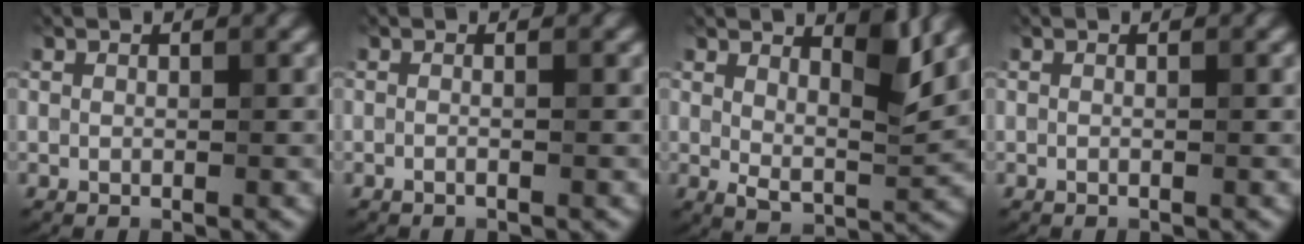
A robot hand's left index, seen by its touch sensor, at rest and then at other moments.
{"total": 0.8, "force": [-0.3, 0.2, 0.8], "torque": [-0.011, -0.003, -0.016]}
{"total": 4.5, "force": [2.4, 1.5, 3.5], "torque": [-0.054, -0.008, 0.035]}
{"total": 0.0}